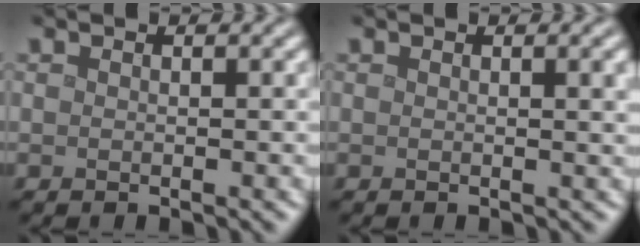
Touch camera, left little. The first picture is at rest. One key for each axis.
{"total": 2.0, "fx": 0.5, "fy": 0.6, "fz": 1.8, "tx": -0.015, "ty": 0.005, "tz": 0.005}